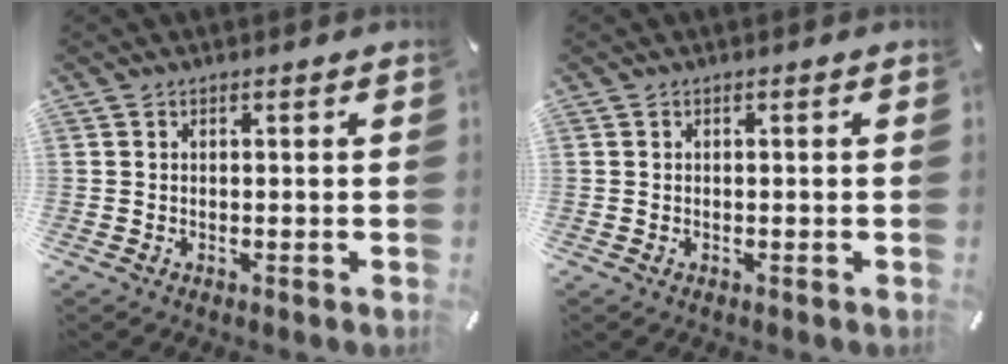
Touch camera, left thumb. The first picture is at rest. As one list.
[{"total": 0.0}]